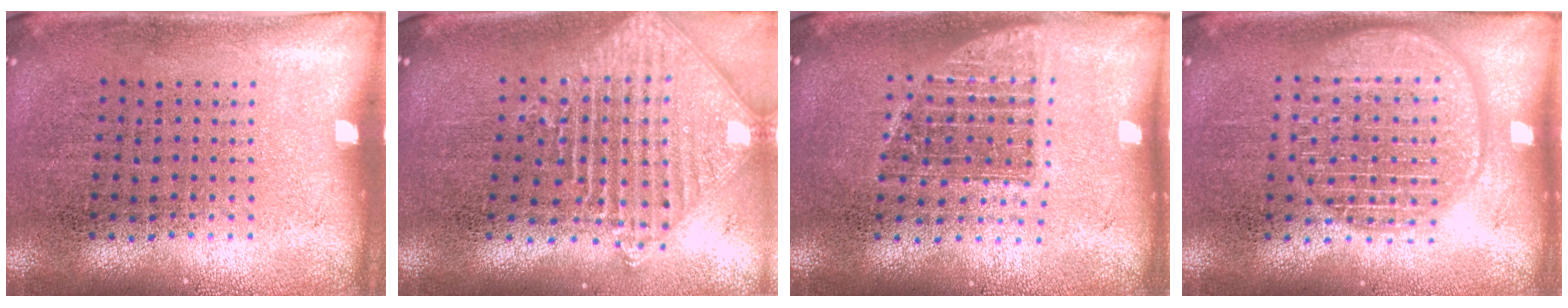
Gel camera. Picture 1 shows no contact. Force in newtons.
{"total": 2.0, "press": 1.7, "slide": 1.1}
{"total": 1.3, "press": 1.1, "slide": 0.8}
{"total": 3.3, "press": 3.3, "slide": 0.4}